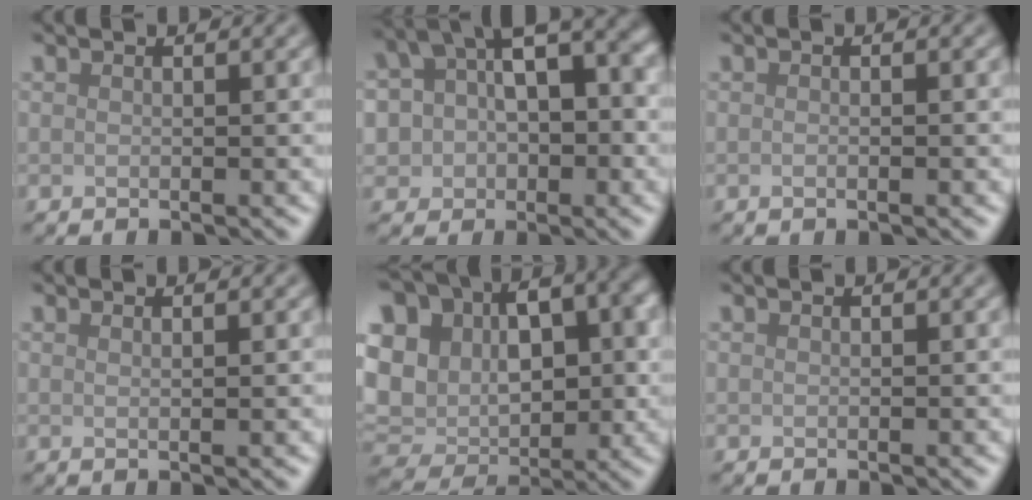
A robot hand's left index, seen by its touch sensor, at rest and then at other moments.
{"total": 9.8, "force": [2.3, 6.5, 6.9], "torque": [-0.106, 0.011, 0.036]}
{"total": 1.3, "force": [-0.1, 0.5, 1.2], "torque": [-0.003, -0.006, -0.004]}
{"total": 1.0, "force": [0.3, 0.3, 0.9], "torque": [-0.007, 0.002, 0.004]}
{"total": 14.9, "force": [2.5, 11.4, 9.2], "torque": [-0.187, 0.017, 0.069]}
{"total": 0.0}